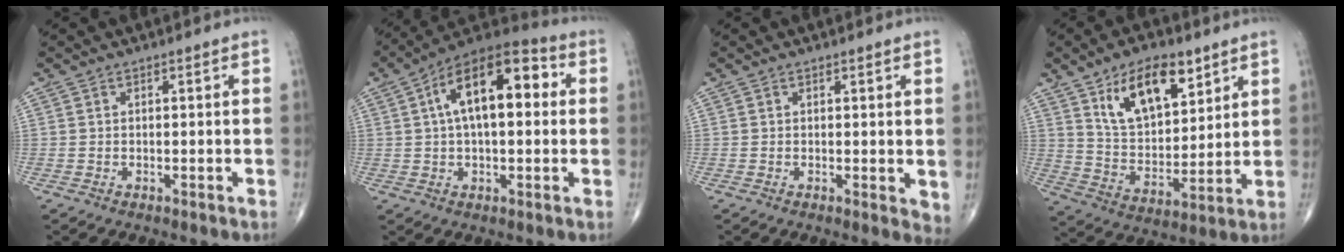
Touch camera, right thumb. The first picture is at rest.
{"total": 16.7, "force": [3.3, 8.1, 14.2], "torque": [-0.212, 0.036, 0.042]}
{"total": 2.7, "force": [0.7, 1.1, 2.4], "torque": [-0.031, -0.010, 0.009]}
{"total": 15.5, "force": [8.4, 7.8, 10.5], "torque": [-0.139, -0.042, 0.156]}